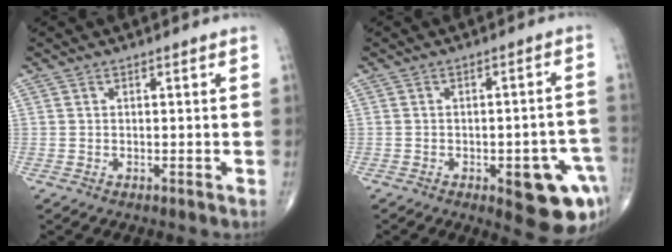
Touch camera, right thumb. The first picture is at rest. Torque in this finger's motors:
{"motor_torque": [1.44, 1.40, 0.90, -1.01, 0.24]}